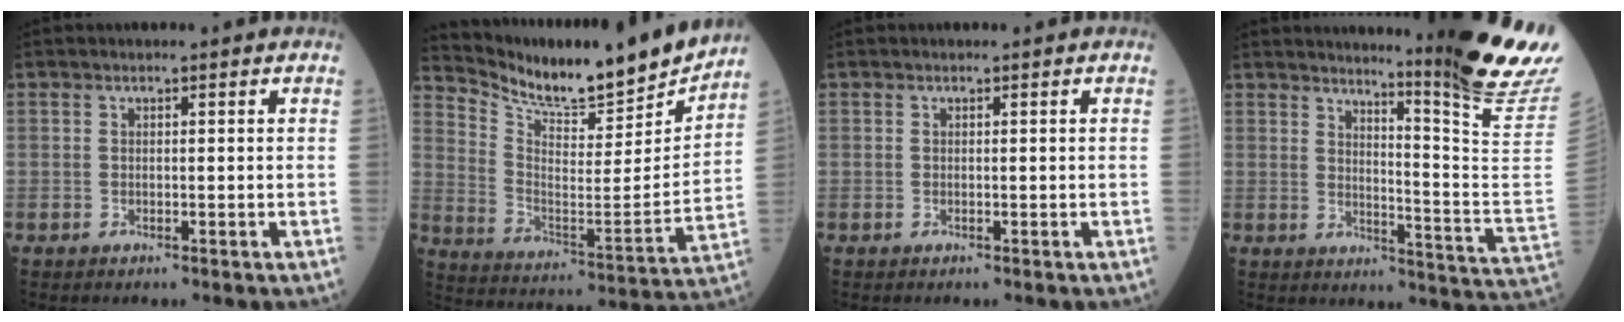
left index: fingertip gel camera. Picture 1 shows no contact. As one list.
[{"total": 19.2, "force": [18.0, 1.5, 6.5], "torque": [-0.135, -0.057, 0.278]}, {"total": 0.0}, {"total": 16.6, "force": [13.8, -2.8, 8.9], "torque": [-0.128, -0.106, 0.170]}]